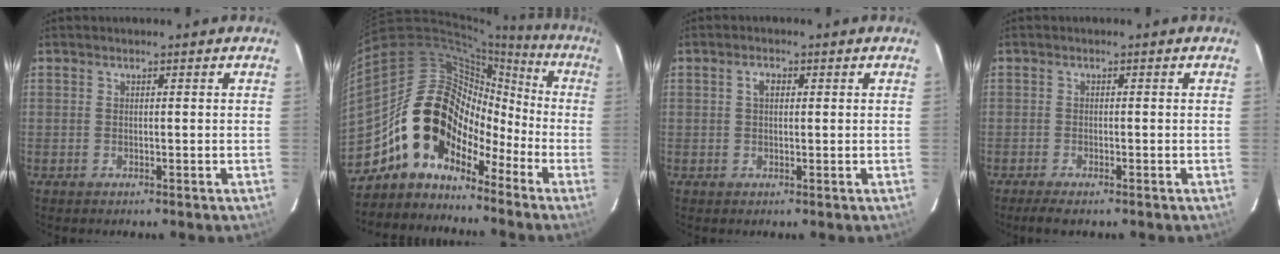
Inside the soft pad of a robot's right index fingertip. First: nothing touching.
{"total": 14.1, "force": [-8.0, 10.2, 5.5], "torque": [-0.094, 0.047, -0.158]}
{"total": 1.9, "force": [0.5, 1.1, 1.4], "torque": [-0.025, 0.007, 0.009]}
{"total": 3.0, "force": [-2.4, 0.4, 1.8], "torque": [-0.042, -0.010, -0.043]}